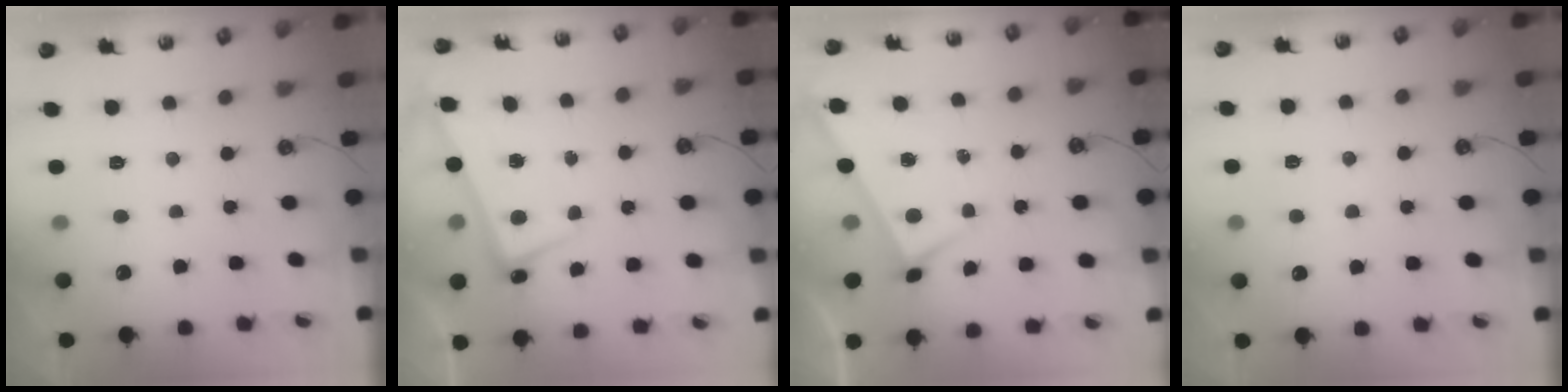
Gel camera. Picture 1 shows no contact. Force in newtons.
{"total": 2.8, "press": 2.6, "slide": 1.0}
{"total": 3.2, "press": 3.2, "slide": 0.3}
{"total": 3.0, "press": 2.9, "slide": 0.4}